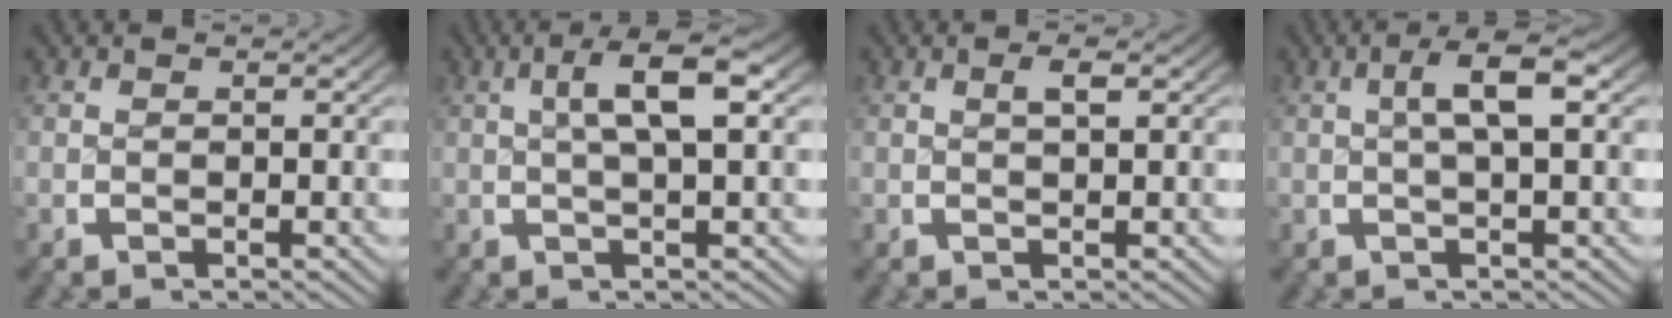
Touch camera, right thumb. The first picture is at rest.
{"total": 5.6, "force": [2.3, 1.8, 4.7], "torque": [-0.067, 0.018, 0.027]}
{"total": 1.1, "force": [0.7, 0.2, 0.9], "torque": [-0.010, 0.001, 0.013]}
{"total": 4.7, "force": [1.8, 1.5, 4.1], "torque": [-0.056, 0.018, 0.020]}